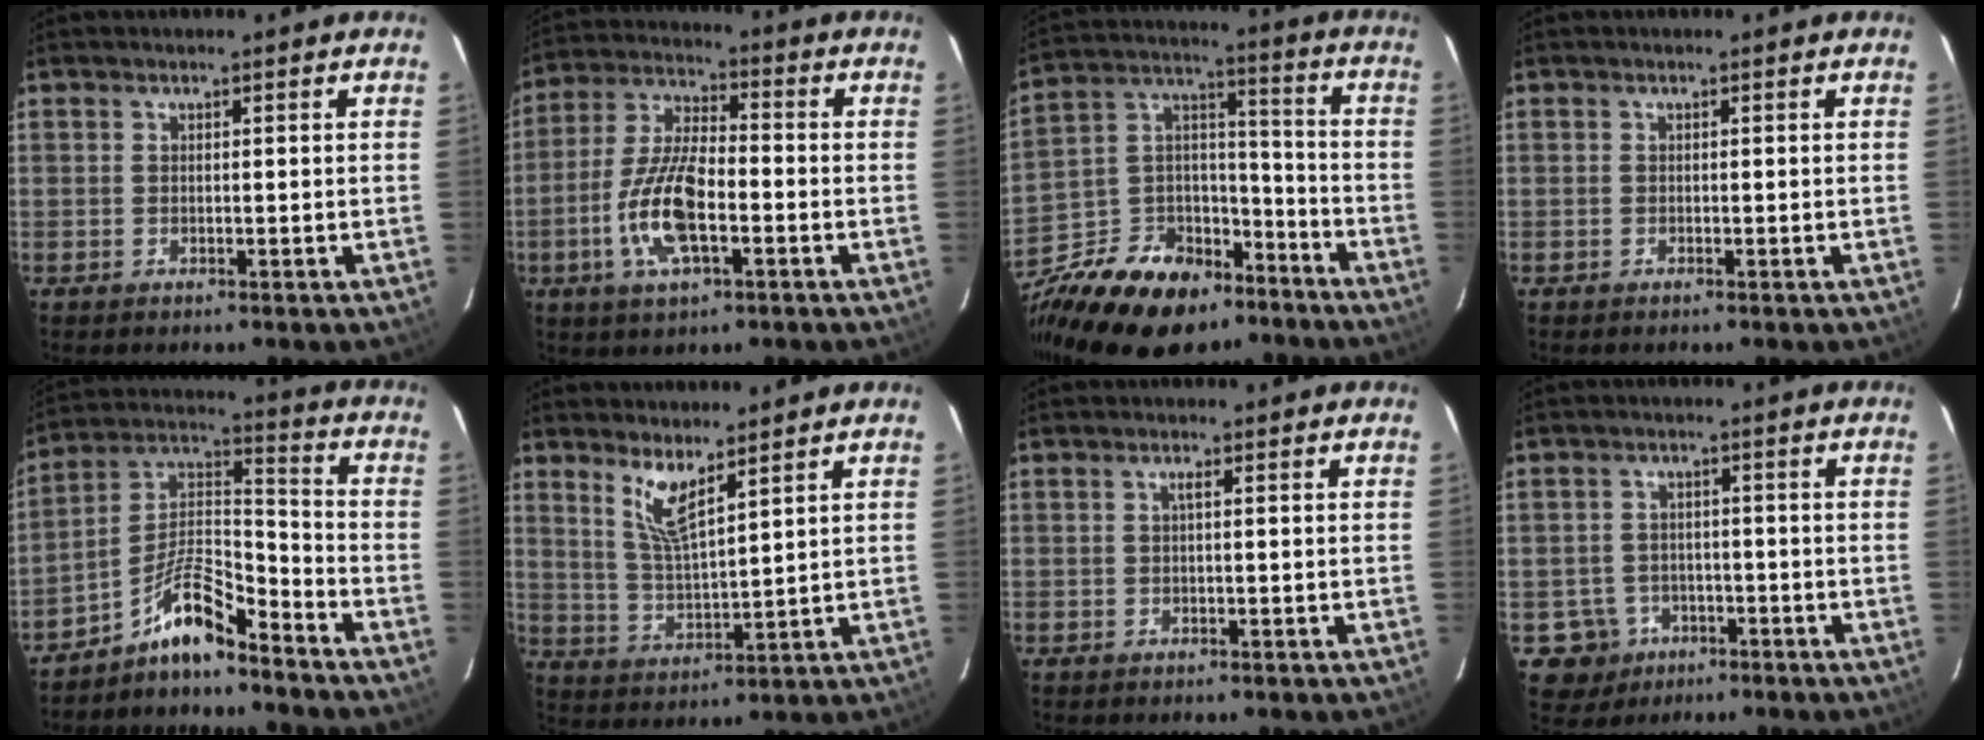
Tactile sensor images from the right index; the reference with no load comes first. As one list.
[{"total": 12.4, "force": [-4.1, 4.4, 10.9], "torque": [-0.232, -0.001, -0.080]}, {"total": 25.3, "force": [-17.5, 14.1, 11.8], "torque": [-0.266, 0.041, -0.269]}, {"total": 0.0}, {"total": 9.8, "force": [-7.7, 2.0, 5.6], "torque": [-0.127, 0.032, -0.150]}, {"total": 6.7, "force": [4.6, 1.1, 4.7], "torque": [-0.093, -0.010, 0.098]}, {"total": 0.8, "force": [0.0, -0.1, 0.8], "torque": [-0.013, 0.004, -0.001]}, {"total": 6.2, "force": [-2.6, 5.5, 0.5], "torque": [-0.027, 0.023, -0.034]}]